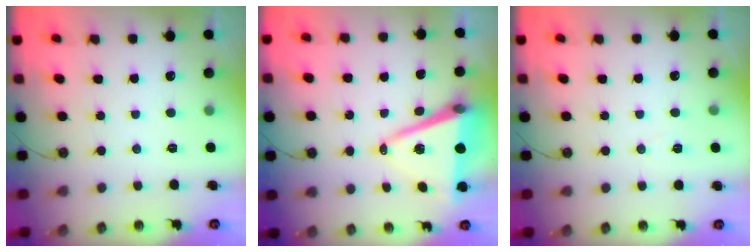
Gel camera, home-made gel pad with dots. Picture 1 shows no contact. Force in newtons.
{"total": 11.6, "press": 10.9, "slide": 4.0}
{"total": 4.9, "press": 3.3, "slide": 3.6}